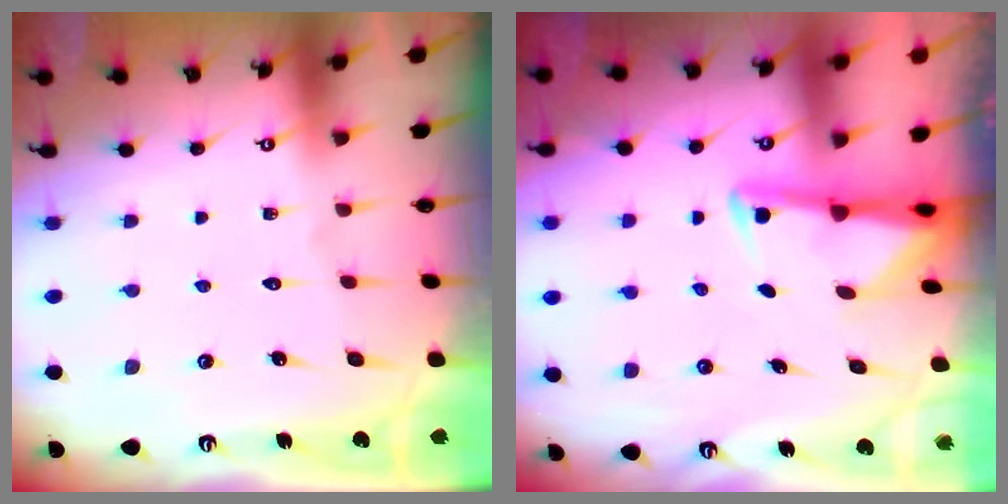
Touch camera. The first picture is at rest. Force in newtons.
{"total": 2.8, "press": 2.8, "slide": 0.7}